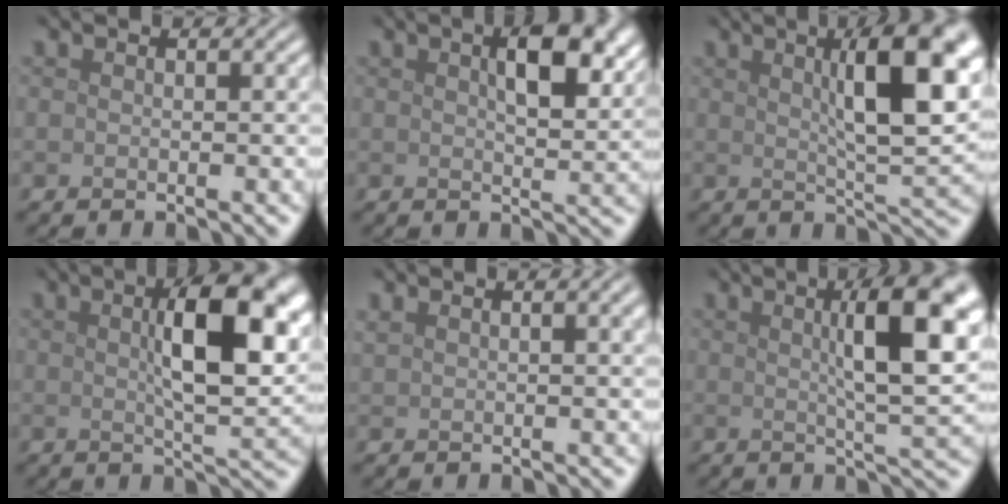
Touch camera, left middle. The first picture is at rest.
{"total": 5.9, "force": [2.3, 2.3, 4.9], "torque": [-0.074, 0.004, 0.037]}
{"total": 10.2, "force": [3.0, 2.8, 9.4], "torque": [-0.128, 0.006, 0.048]}
{"total": 10.4, "force": [2.4, 3.6, 9.5], "torque": [-0.143, 0.002, 0.039]}
{"total": 4.0, "force": [2.4, 1.5, 2.8], "torque": [-0.033, 0.013, 0.030]}
{"total": 9.7, "force": [2.5, 2.3, 9.1], "torque": [-0.116, 0.011, 0.036]}